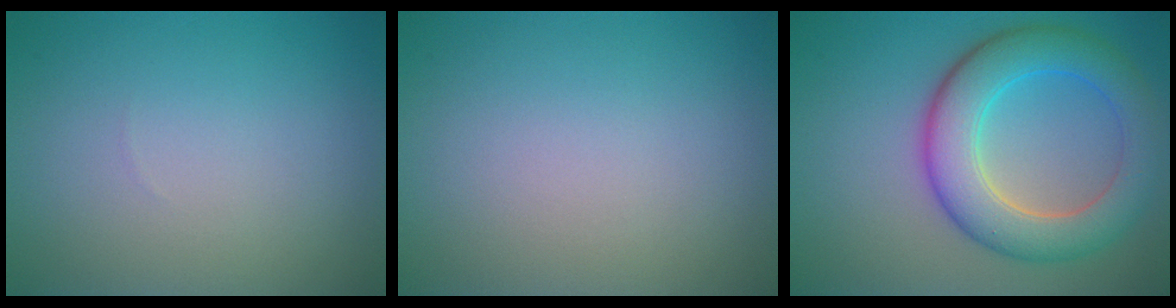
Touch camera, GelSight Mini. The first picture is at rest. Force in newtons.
{"total": 0.0}
{"total": 7.3, "press": 7.3, "slide": 0.1}